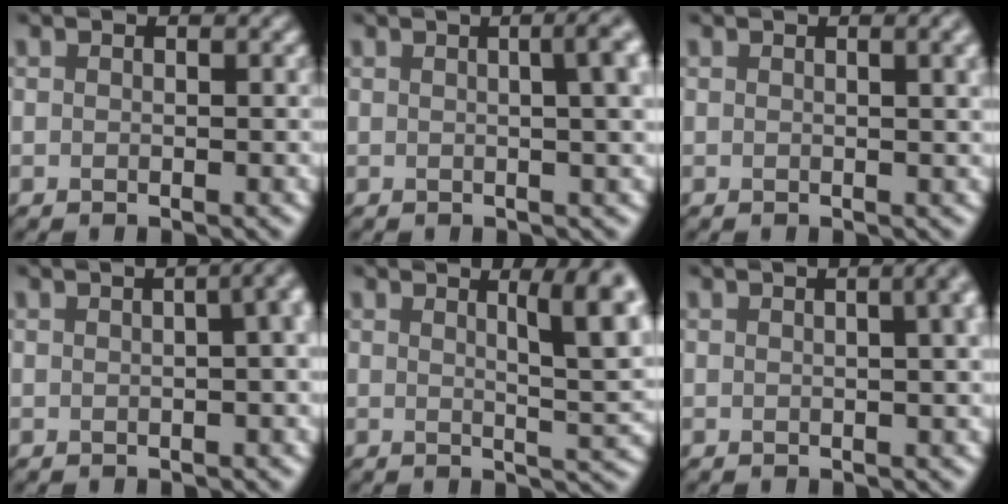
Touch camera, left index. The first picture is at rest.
{"total": 7.5, "force": [1.6, 3.3, 6.5], "torque": [-0.021, 0.045, -0.006]}
{"total": 3.3, "force": [1.1, 1.2, 2.8], "torque": [-0.021, 0.007, 0.012]}
{"total": 13.7, "force": [3.2, 7.8, 10.8], "torque": [-0.018, 0.069, -0.010]}
{"total": 6.3, "force": [2.3, 1.3, 5.7], "torque": [-0.062, 0.002, 0.036]}
{"total": 7.8, "force": [2.1, 4.1, 6.3], "torque": [-0.007, 0.051, -0.013]}